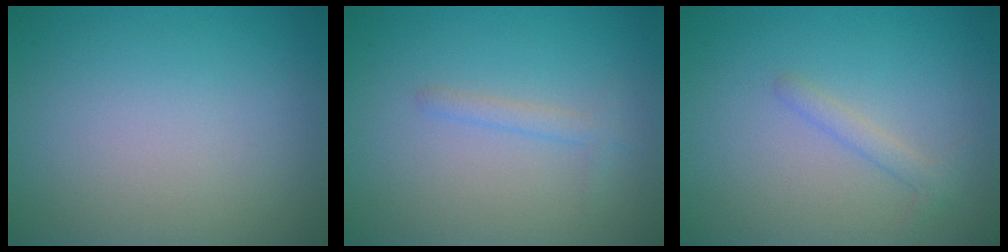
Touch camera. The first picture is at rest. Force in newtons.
{"total": 1.2, "press": 1.2, "slide": 0.0}
{"total": 1.3, "press": 1.3, "slide": 0.1}